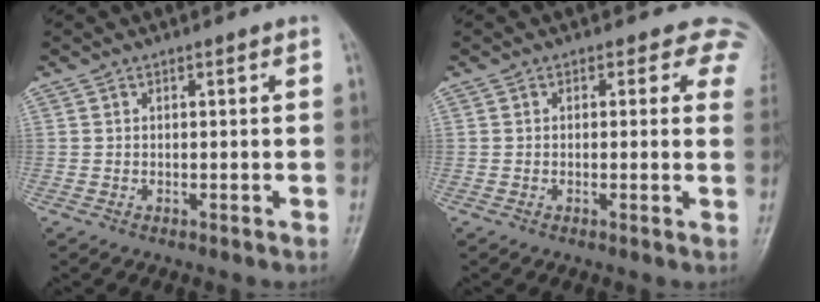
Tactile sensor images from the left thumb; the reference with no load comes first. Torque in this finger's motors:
{"motor_torque": [0.06, -0.03, -0.06, -0.26, 0.05]}